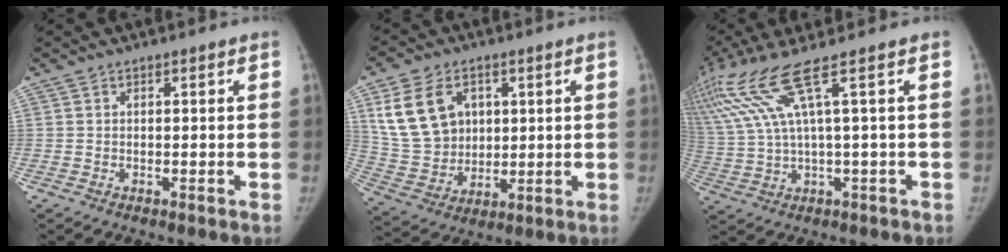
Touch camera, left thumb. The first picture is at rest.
{"total": 14.5, "force": [5.0, 10.9, 8.2], "torque": [-0.129, -0.013, 0.105]}
{"total": 12.7, "force": [6.0, 0.1, 11.2], "torque": [-0.283, 0.004, 0.127]}